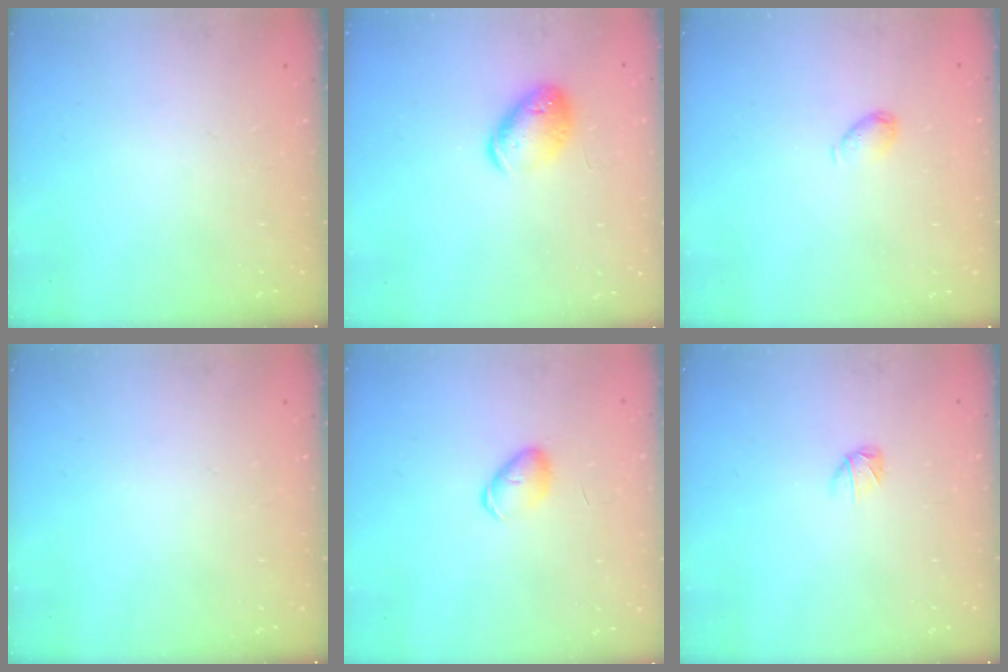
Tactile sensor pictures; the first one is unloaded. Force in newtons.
{"total": 12.9, "press": 12.7, "slide": 2.0}
{"total": 4.5, "press": 4.4, "slide": 0.8}
{"total": 0.0}
{"total": 5.5, "press": 5.5, "slide": 0.6}
{"total": 2.8, "press": 2.7, "slide": 0.5}